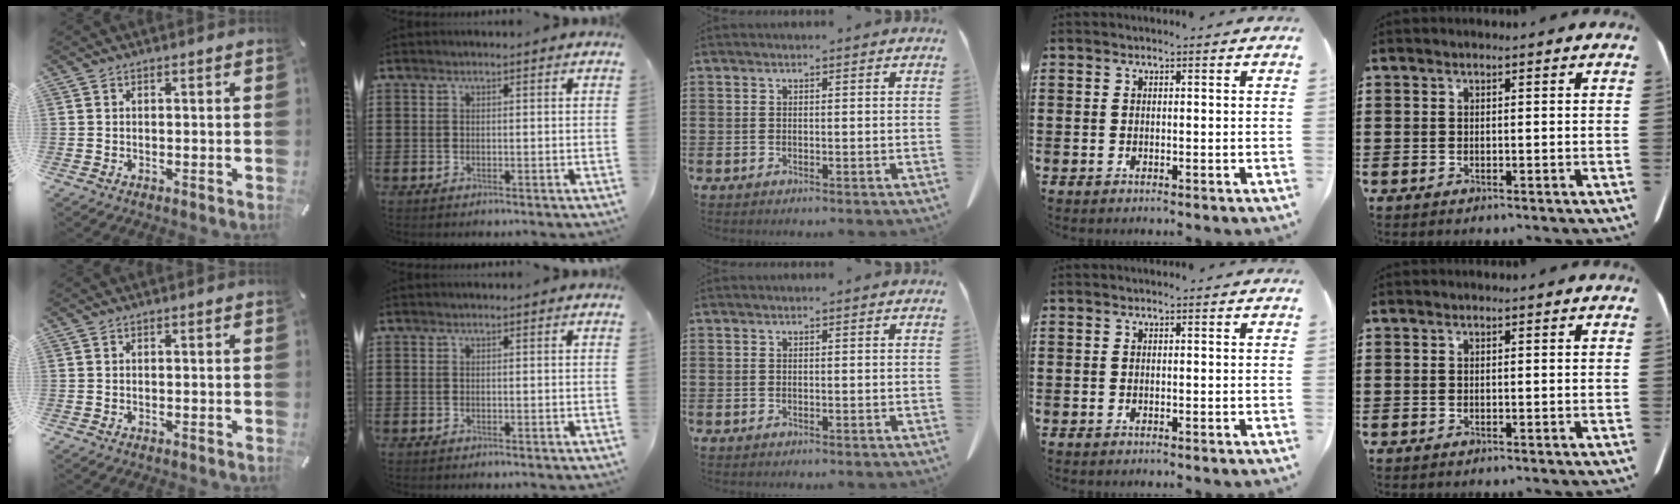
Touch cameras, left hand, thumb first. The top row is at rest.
{}